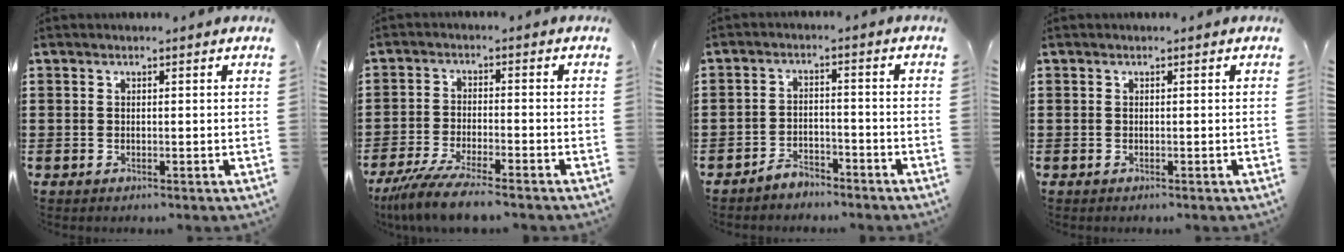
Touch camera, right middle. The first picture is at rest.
{"total": 5.9, "force": [-5.0, 0.1, 3.0], "torque": [-0.075, -0.019, -0.101]}
{"total": 3.4, "force": [-3.3, 0.8, 0.1], "torque": [-0.009, 0.005, -0.069]}
{"total": 0.0}